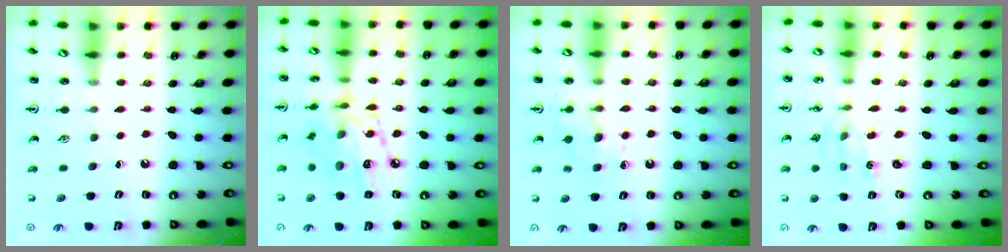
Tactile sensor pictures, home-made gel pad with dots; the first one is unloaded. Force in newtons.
{"total": 14.4, "press": 14.3, "slide": 0.8}
{"total": 4.8, "press": 4.7, "slide": 0.6}
{"total": 1.0, "press": 1.0, "slide": 0.2}